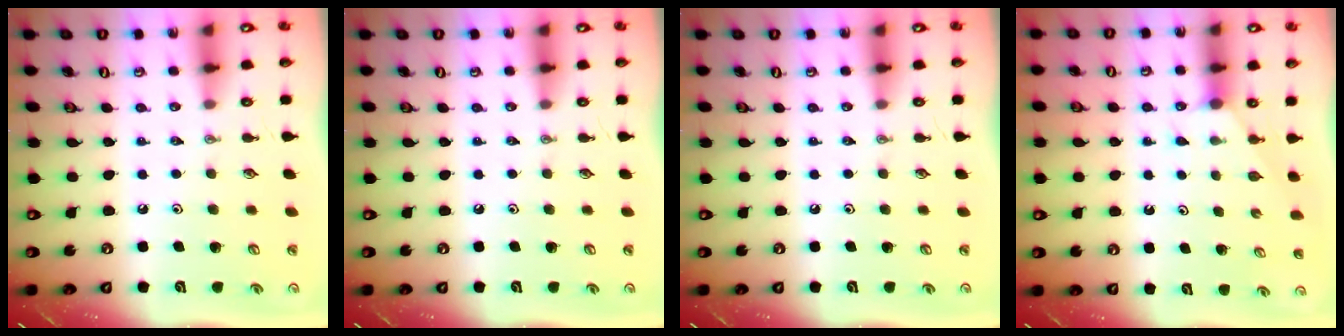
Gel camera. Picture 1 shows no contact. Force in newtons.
{"total": 0.0}
{"total": 0.0}
{"total": 2.0, "press": 2.0, "slide": 0.2}